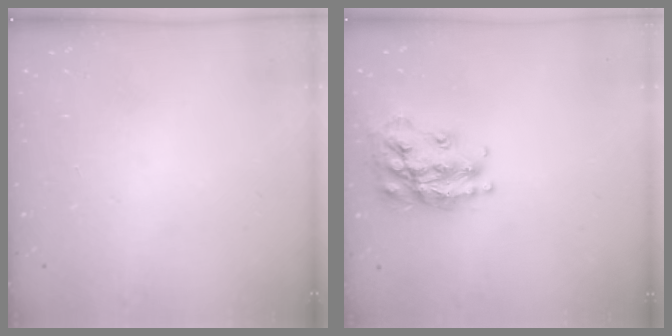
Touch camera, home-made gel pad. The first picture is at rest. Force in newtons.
{"total": 18.4, "press": 18.4, "slide": 1.2}